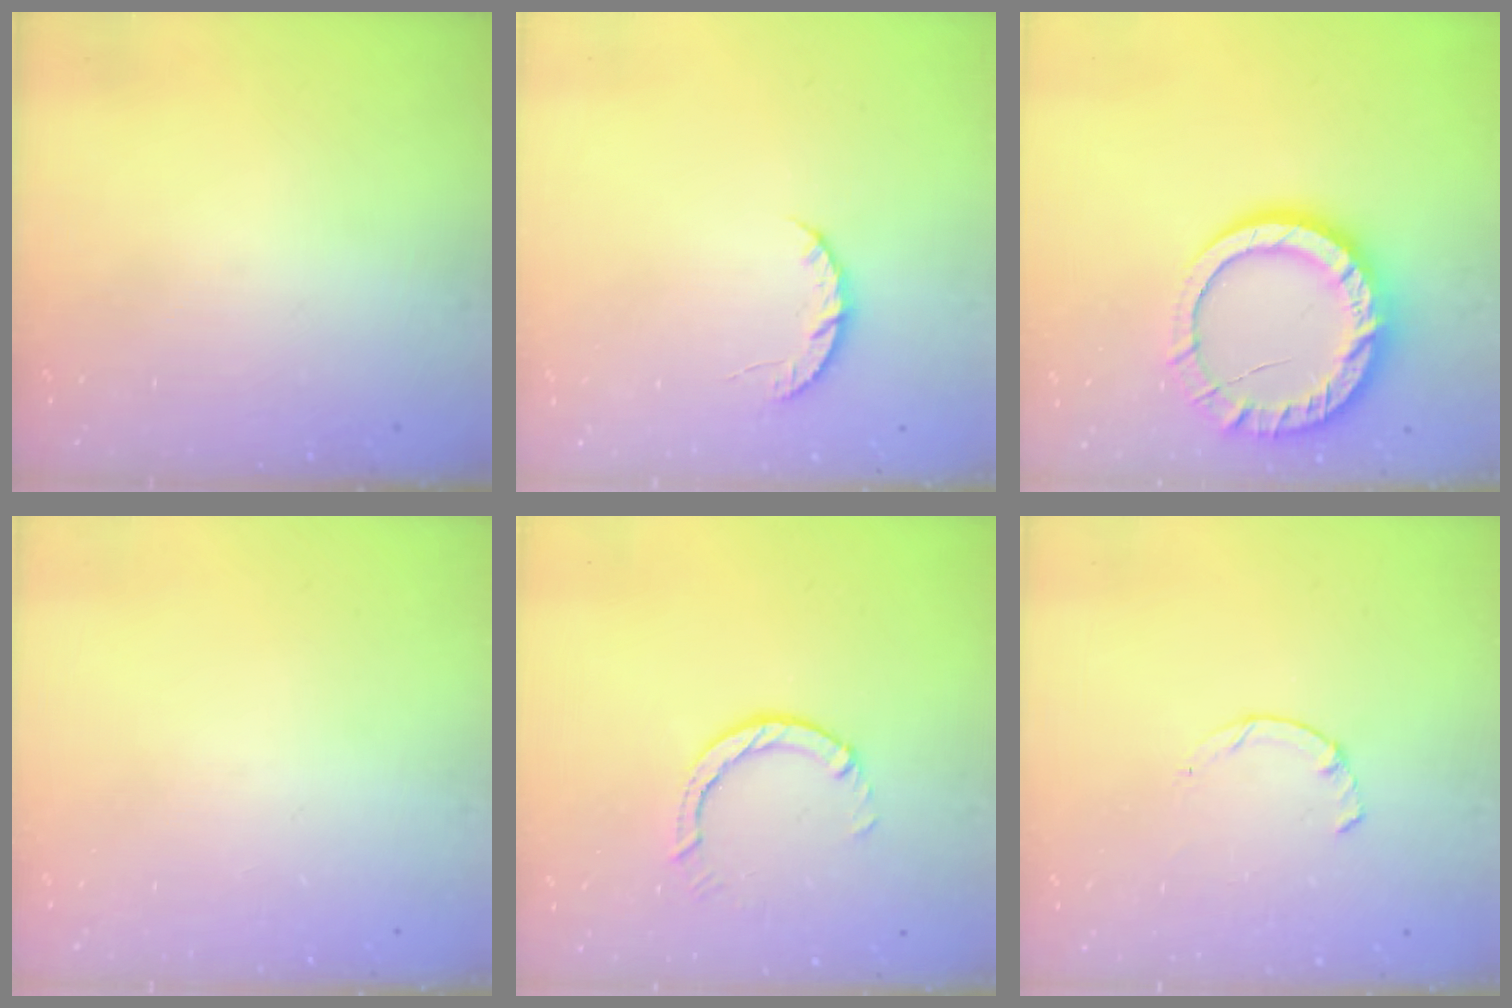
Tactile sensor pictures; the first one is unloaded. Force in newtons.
{"total": 5.0, "press": 4.9, "slide": 0.6}
{"total": 15.1, "press": 15.0, "slide": 1.2}
{"total": 0.0}
{"total": 2.9, "press": 2.9, "slide": 0.5}
{"total": 1.7, "press": 1.6, "slide": 0.4}